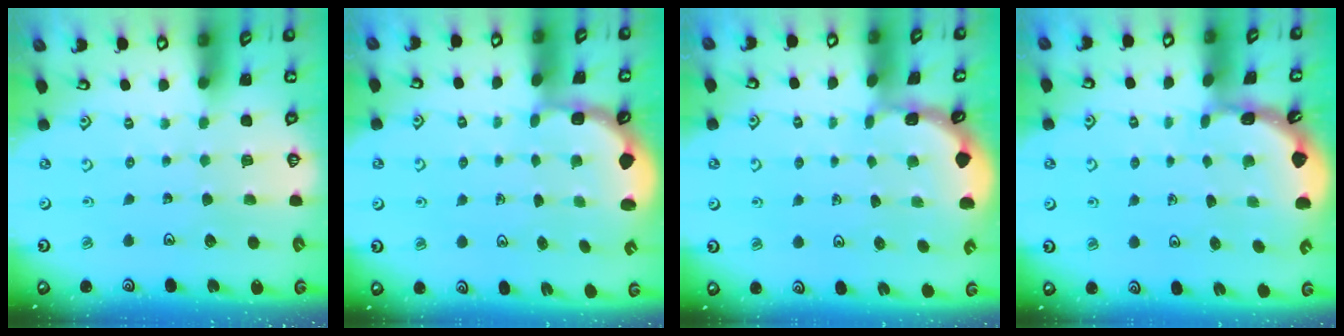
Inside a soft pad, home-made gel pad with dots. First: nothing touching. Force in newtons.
{"total": 2.9, "press": 1.7, "slide": 2.3}
{"total": 1.2, "press": 1.2, "slide": 0.1}
{"total": 1.8, "press": 1.8, "slide": 0.1}